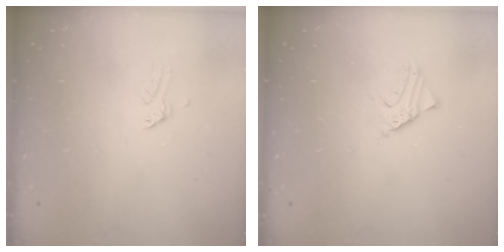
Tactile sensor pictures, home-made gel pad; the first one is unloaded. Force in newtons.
{"total": 2.3, "press": 2.3, "slide": 0.2}